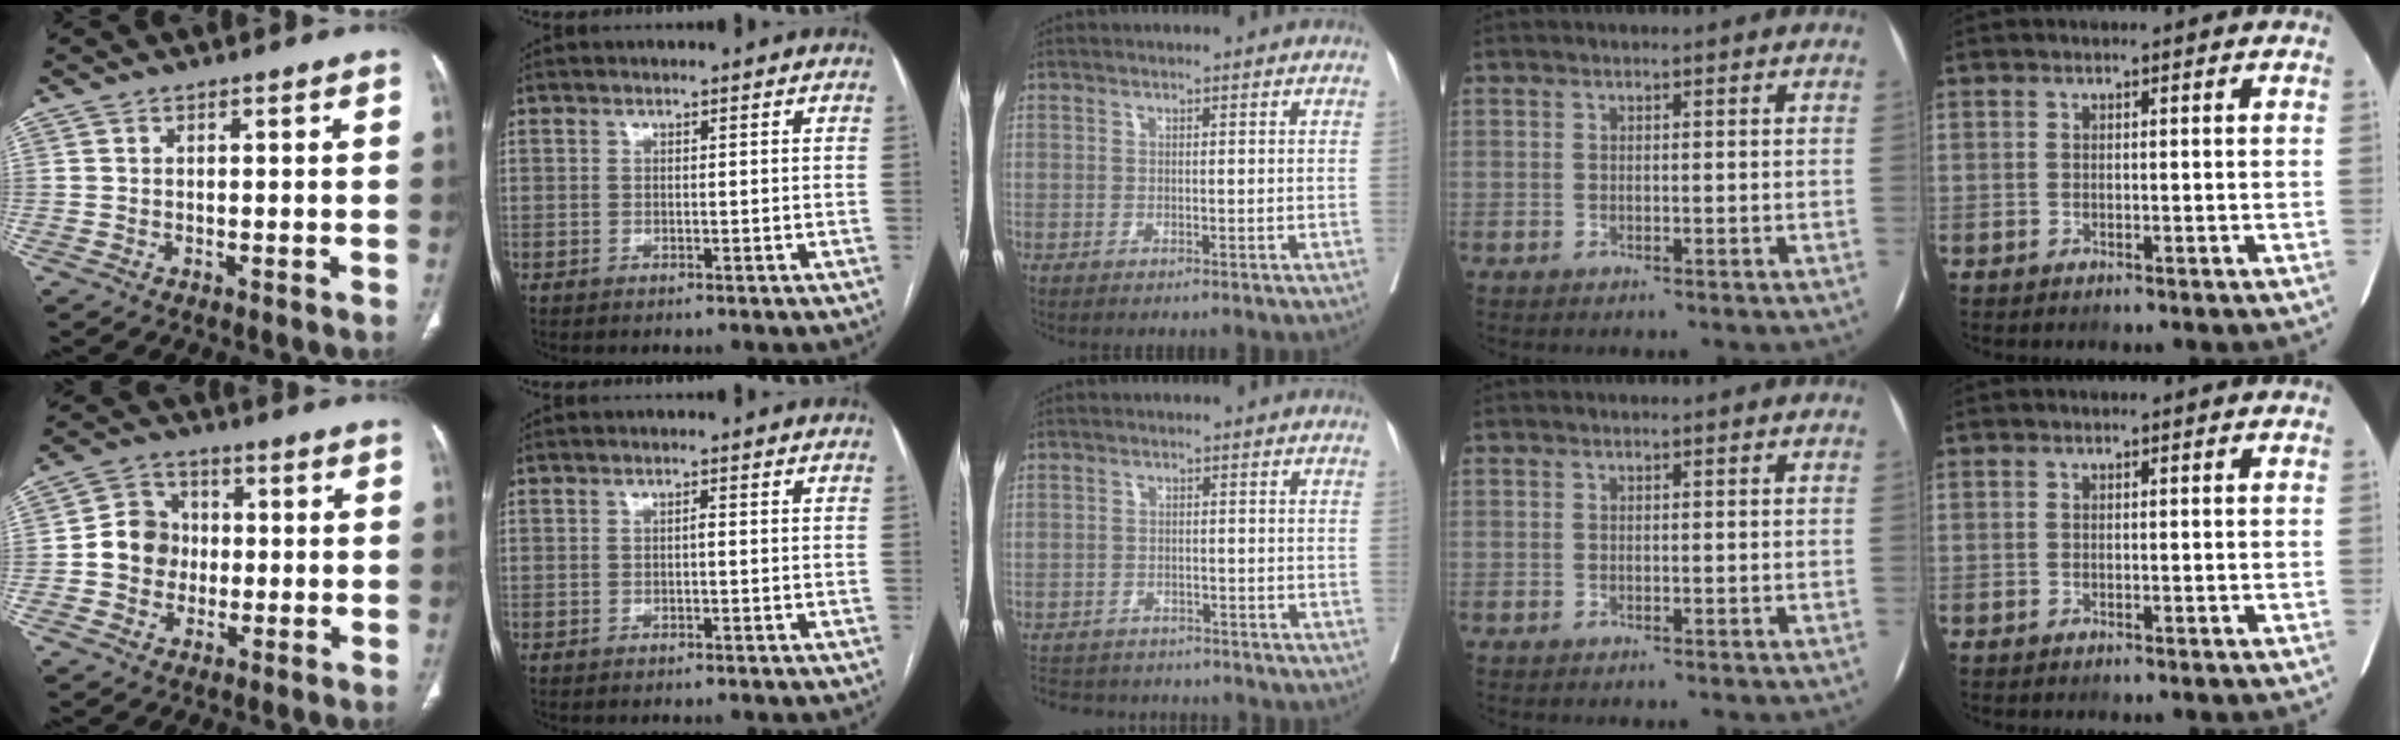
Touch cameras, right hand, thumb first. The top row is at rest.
{"thumb": {"total": 8.2, "force": [-0.6, 7.4, 3.4], "torque": [-0.029, 0.021, -0.020]}, "index": {"total": 0.5, "force": [-0.1, 0.1, 0.5], "torque": [-0.008, 0.002, -0.001]}, "middle": {"total": 8.2, "force": [-7.6, 2.9, 1.4], "torque": [-0.021, 0.010, -0.102]}}